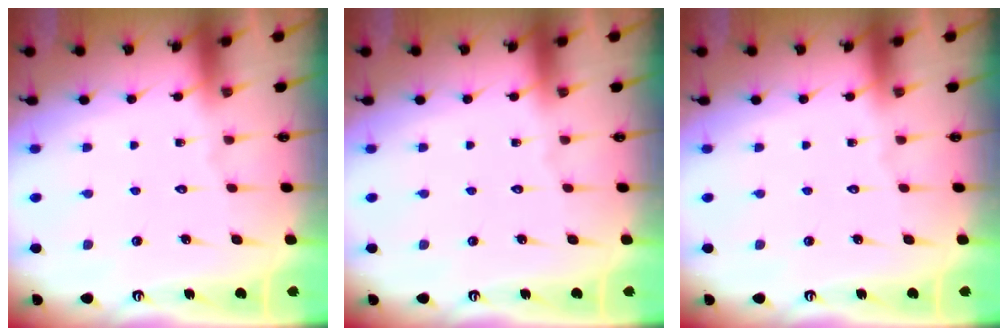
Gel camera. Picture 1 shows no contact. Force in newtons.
{"total": 0.0}
{"total": 0.0}